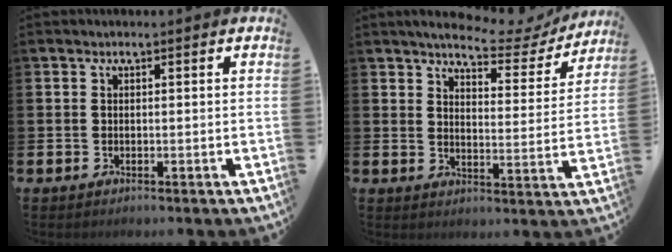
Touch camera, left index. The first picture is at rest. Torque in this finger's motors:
{"motor_torque": [1.07, -1.07, 0.29, 0.11]}